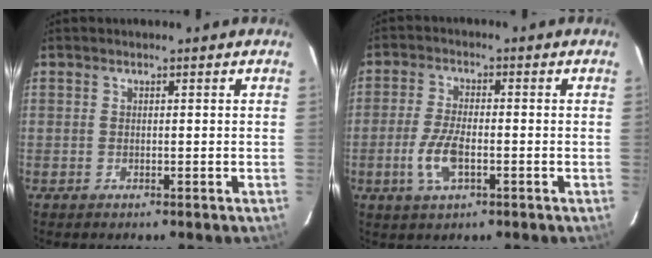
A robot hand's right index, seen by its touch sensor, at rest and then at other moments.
{"total": 6.7, "force": [-2.3, 2.6, 5.7], "torque": [-0.125, -0.004, -0.044]}